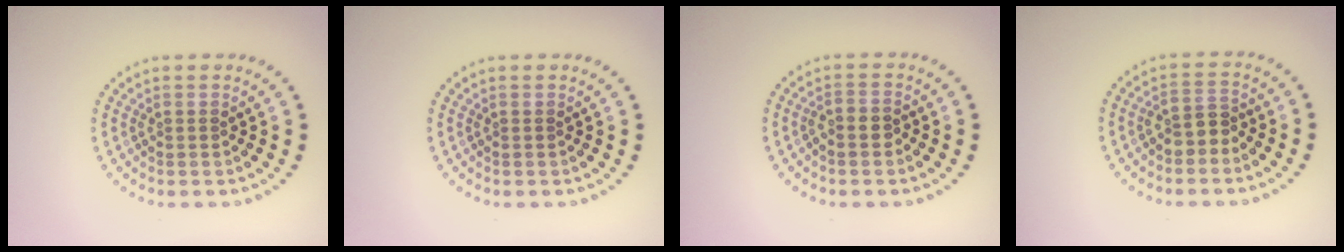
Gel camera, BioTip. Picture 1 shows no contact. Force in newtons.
{"total": 0.0}
{"total": 1.3, "press": 1.2, "slide": 0.6}
{"total": 2.1, "press": 2.0, "slide": 0.9}